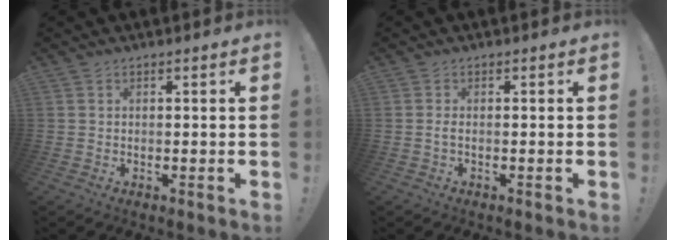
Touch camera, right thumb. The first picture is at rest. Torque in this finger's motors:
{"motor_torque": [-0.23, -0.31, 0.25, -0.07, 0.11]}